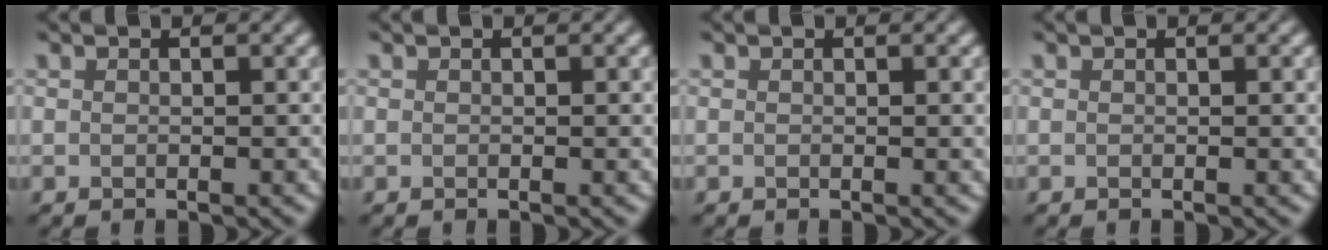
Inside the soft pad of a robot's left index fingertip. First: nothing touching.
{"total": 0.6, "force": [0.0, 0.1, 0.6], "torque": [-0.007, 0.002, 0.000]}
{"total": 0.9, "force": [0.1, 0.2, 0.9], "torque": [-0.009, 0.001, 0.000]}
{"total": 0.9, "force": [0.1, 0.2, 0.9], "torque": [-0.009, 0.002, 0.000]}